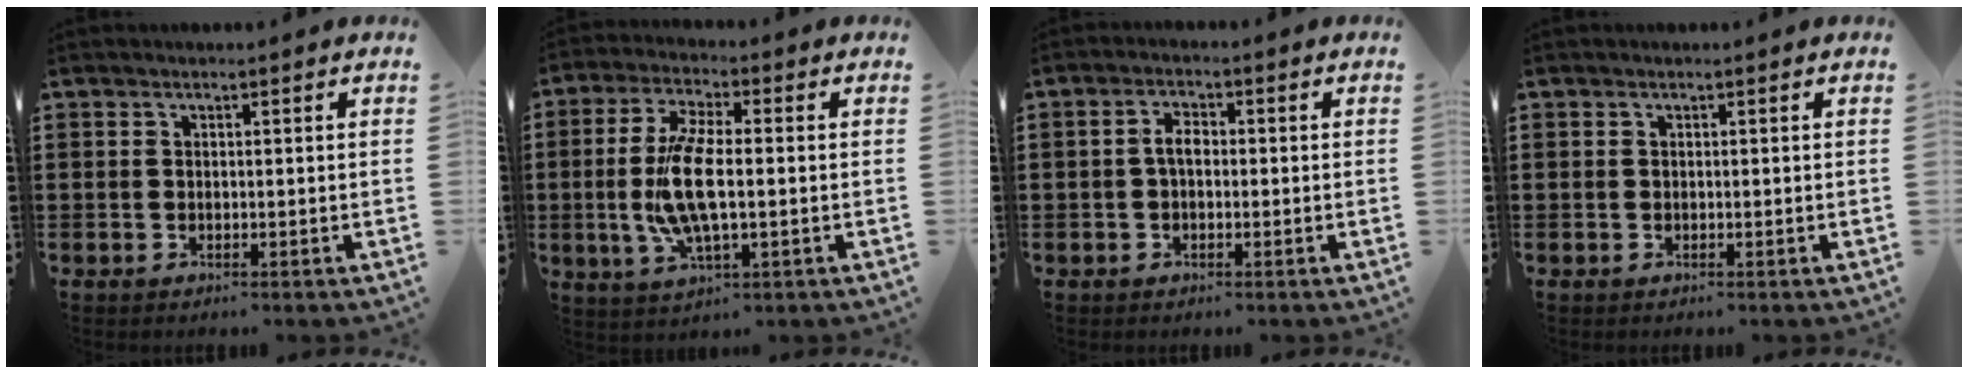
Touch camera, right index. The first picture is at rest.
{"total": 10.1, "force": [-0.9, 3.5, 9.4], "torque": [-0.212, -0.013, -0.022]}
{"total": 2.8, "force": [-0.2, 1.4, 2.4], "torque": [-0.053, 0.003, -0.008]}
{"total": 0.0}